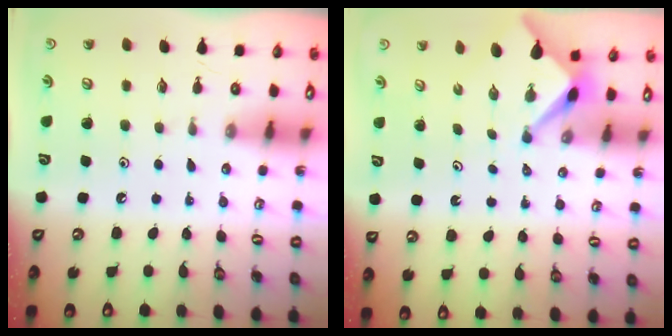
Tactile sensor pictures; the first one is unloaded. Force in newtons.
{"total": 2.8, "press": 2.8, "slide": 0.3}